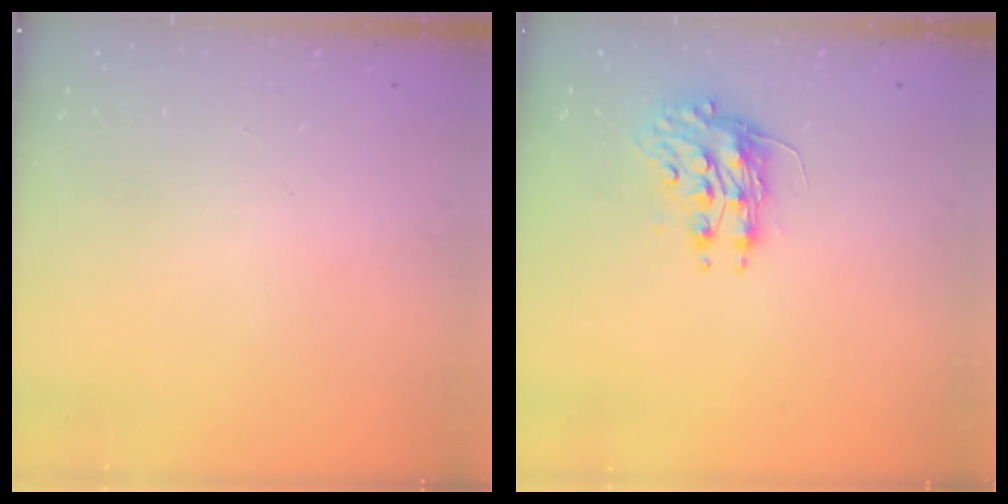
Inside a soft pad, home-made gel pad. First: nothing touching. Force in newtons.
{"total": 8.4, "press": 8.4, "slide": 0.3}